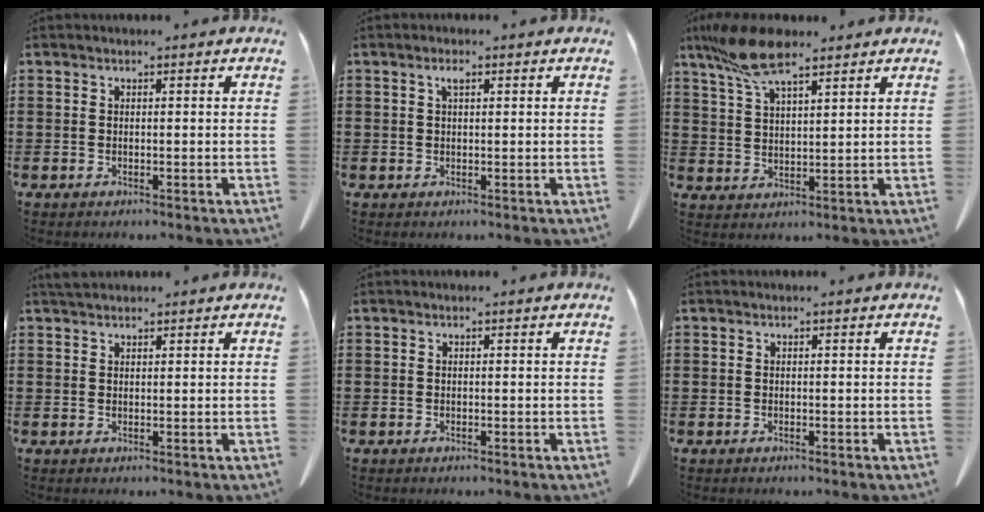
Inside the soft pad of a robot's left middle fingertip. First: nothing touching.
{"total": 1.5, "force": [0.6, 0.5, 1.3], "torque": [-0.028, 0.004, 0.010]}
{"total": 9.4, "force": [6.4, 2.6, 6.4], "torque": [-0.145, -0.006, 0.117]}
{"total": 1.6, "force": [1.5, 0.4, 0.5], "torque": [-0.013, 0.001, 0.030]}
{"total": 0.0}
{"total": 0.0}